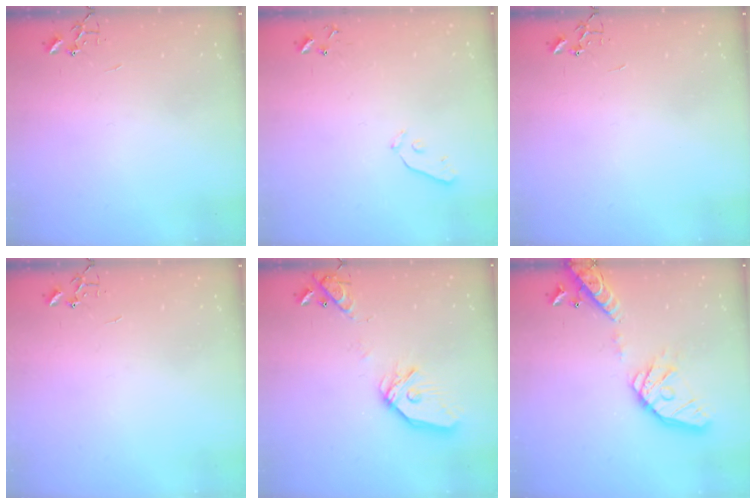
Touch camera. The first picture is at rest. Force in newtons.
{"total": 4.0, "press": 4.0, "slide": 0.5}
{"total": 0.0}
{"total": 0.0}
{"total": 15.8, "press": 15.6, "slide": 2.1}
{"total": 19.5, "press": 19.2, "slide": 3.3}